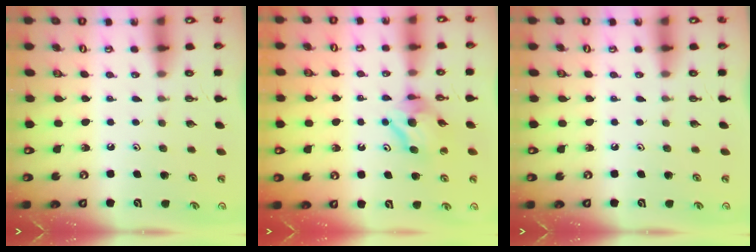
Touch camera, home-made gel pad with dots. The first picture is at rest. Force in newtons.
{"total": 7.7, "press": 7.6, "slide": 0.6}
{"total": 0.0}